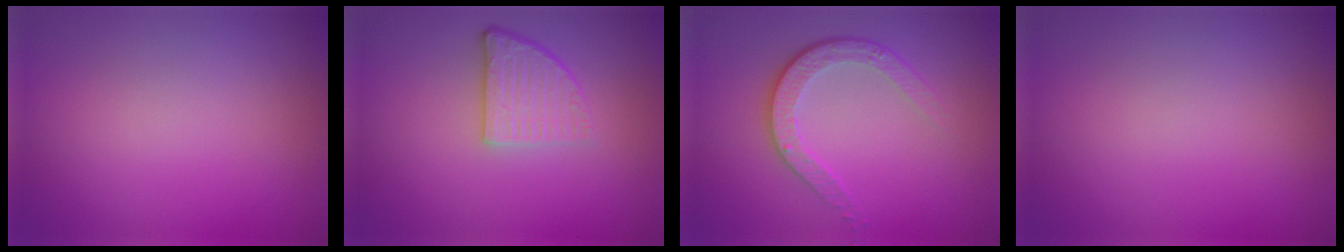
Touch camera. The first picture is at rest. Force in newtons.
{"total": 3.7, "press": 2.5, "slide": 2.7}
{"total": 3.7, "press": 2.8, "slide": 2.5}
{"total": 0.0}